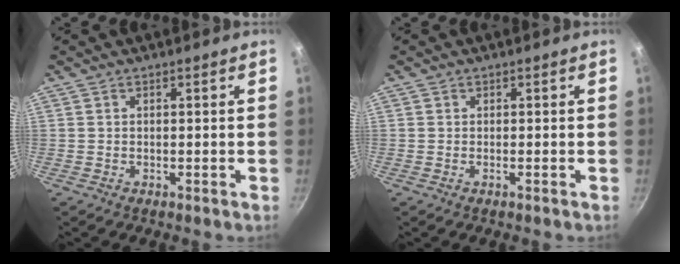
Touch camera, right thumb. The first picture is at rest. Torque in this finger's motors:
{"motor_torque": [-0.03, -0.25, -0.37, 0.15, -0.02]}